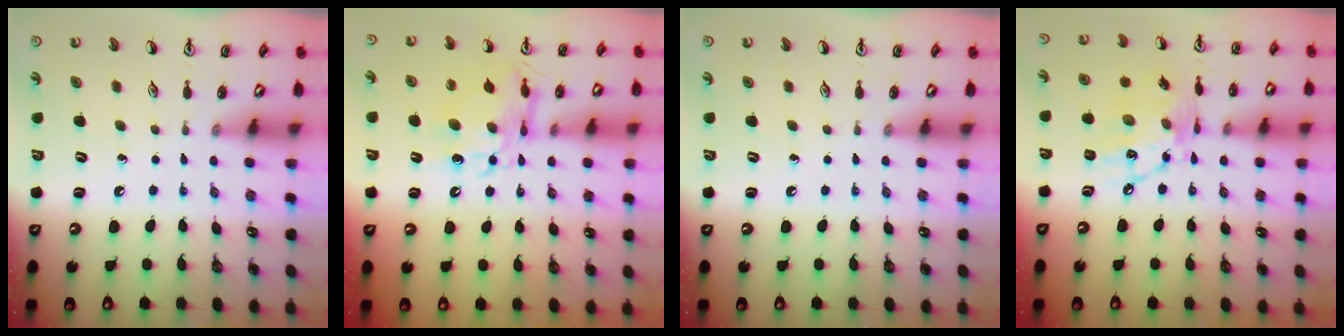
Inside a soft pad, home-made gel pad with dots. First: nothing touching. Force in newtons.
{"total": 10.7, "press": 10.6, "slide": 1.2}
{"total": 0.0}
{"total": 14.9, "press": 14.8, "slide": 1.4}